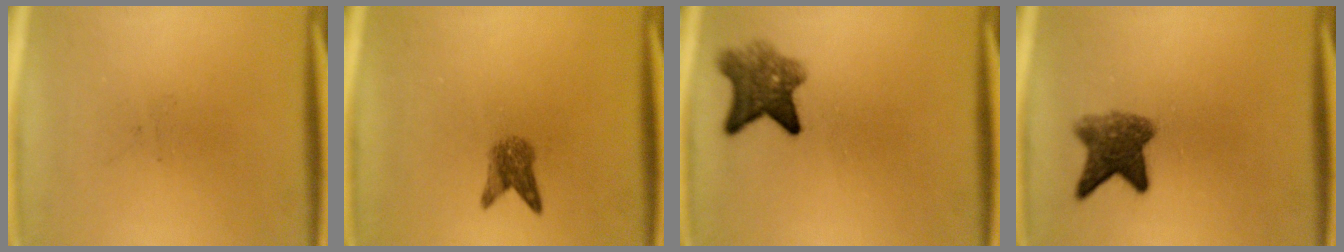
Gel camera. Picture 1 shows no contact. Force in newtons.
{"total": 2.9}
{"total": 6.0}
{"total": 6.0}